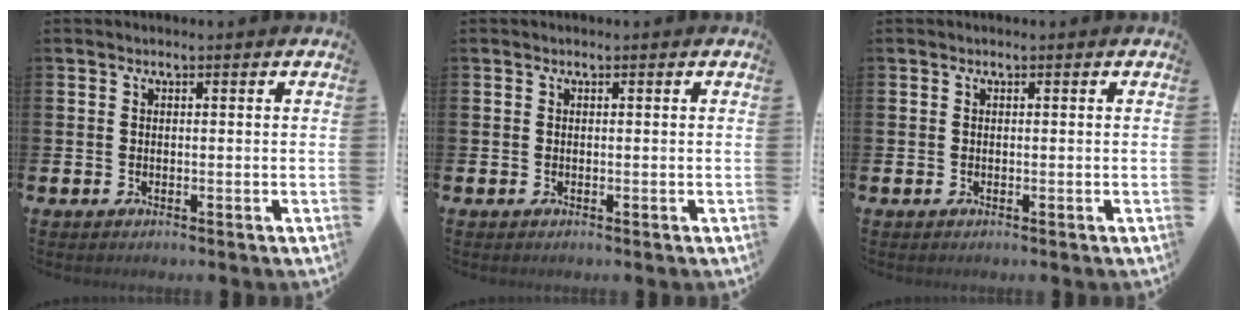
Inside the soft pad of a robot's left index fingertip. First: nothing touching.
{"total": 0.0}
{"total": 0.0}